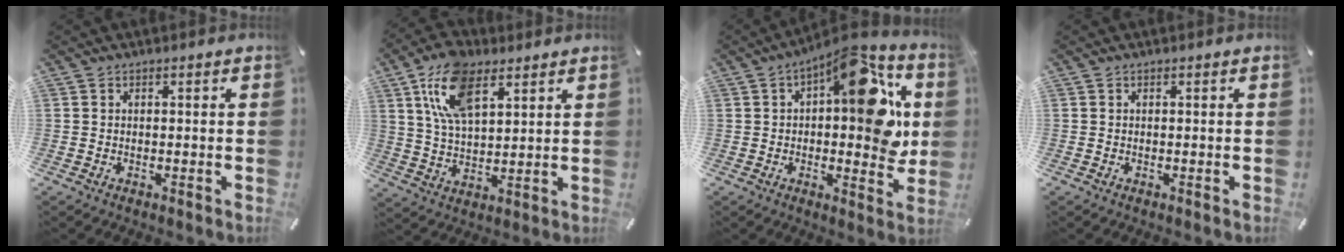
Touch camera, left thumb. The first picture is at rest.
{"total": 13.5, "force": [7.1, 6.8, 9.3], "torque": [-0.205, -0.011, 0.127]}
{"total": 18.7, "force": [6.1, 8.4, 15.5], "torque": [-0.189, -0.042, 0.096]}
{"total": 0.0}